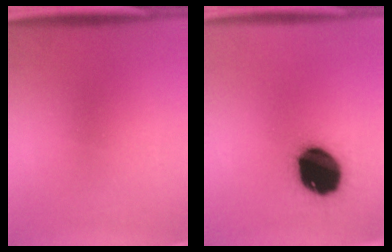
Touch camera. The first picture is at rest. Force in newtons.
{"total": 19.7}